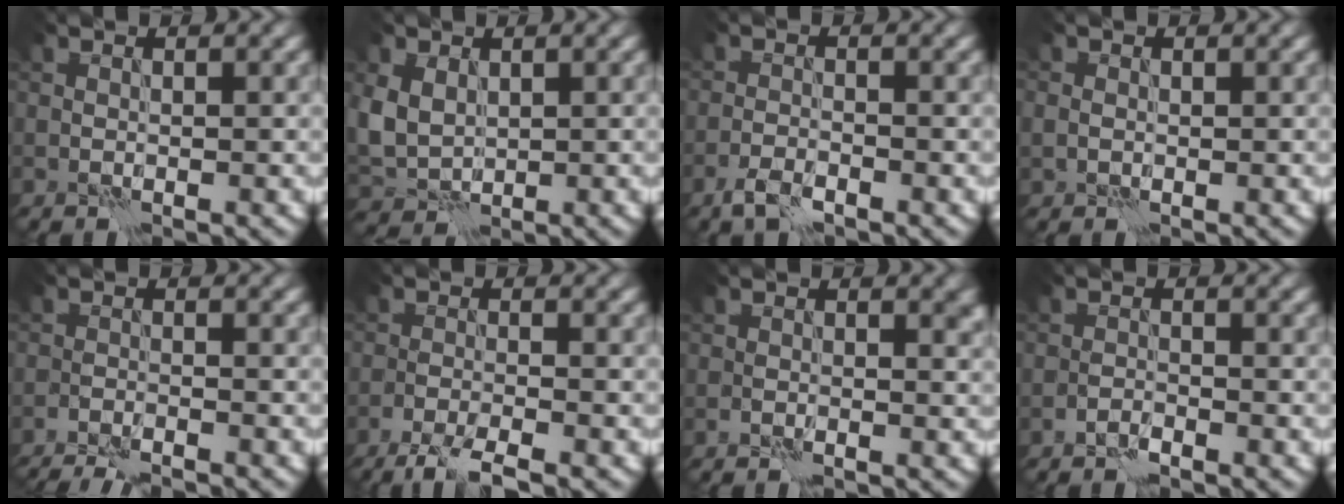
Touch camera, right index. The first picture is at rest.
{"total": 4.2, "force": [0.9, 3.2, 2.5], "torque": [-0.067, -0.002, 0.019]}
{"total": 2.0, "force": [-1.5, 0.6, 1.2], "torque": [-0.026, 0.001, -0.034]}
{"total": 0.9, "force": [0.0, 0.8, 0.4], "torque": [-0.009, 0.000, 0.002]}
{"total": 4.0, "force": [-3.7, 0.4, 1.3], "torque": [-0.021, -0.008, -0.059]}
{"total": 3.6, "force": [-2.7, 0.3, 2.3], "torque": [-0.042, -0.003, -0.057]}
{"total": 1.2, "force": [0.3, 0.7, 0.9], "torque": [-0.006, -0.005, 0.004]}
{"total": 0.5, "force": [-0.5, 0.0, 0.1], "torque": [0.000, 0.003, -0.013]}